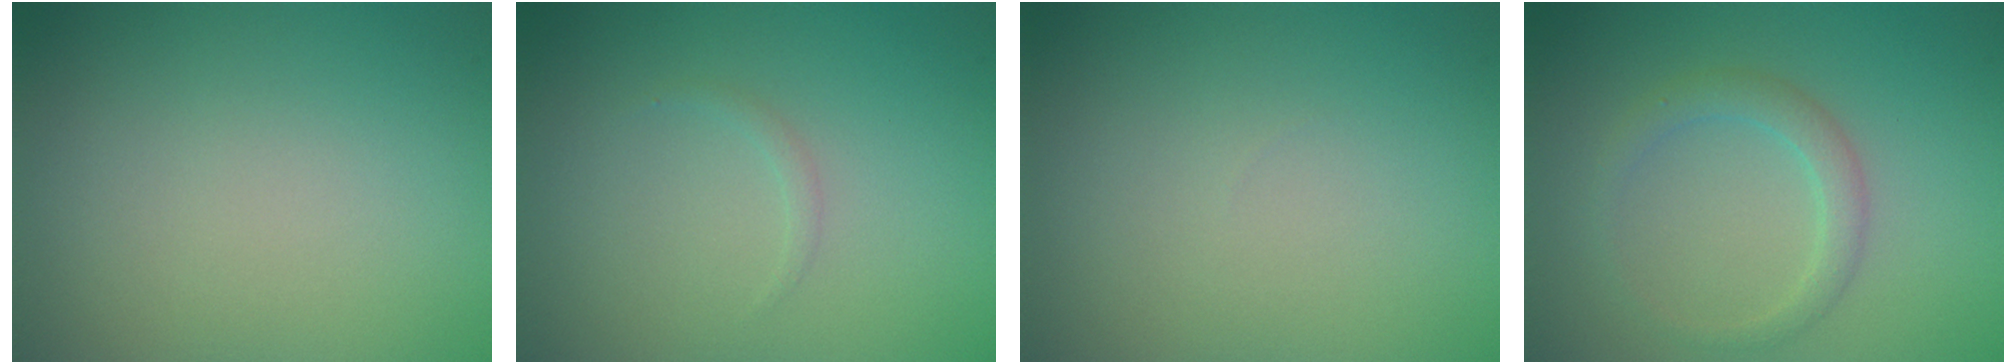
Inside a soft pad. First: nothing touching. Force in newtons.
{"total": 0.5, "press": 0.5, "slide": 0.0}
{"total": 0.0}
{"total": 2.0, "press": 2.0, "slide": 0.0}